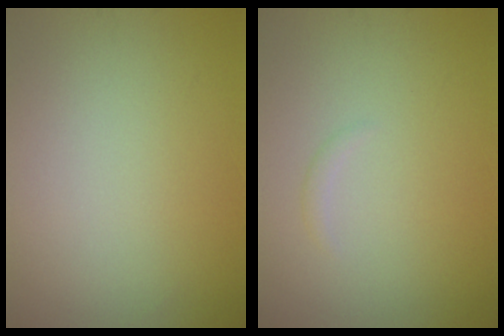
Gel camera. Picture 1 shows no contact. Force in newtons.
{"total": 0.5, "press": 0.5, "slide": 0.0}